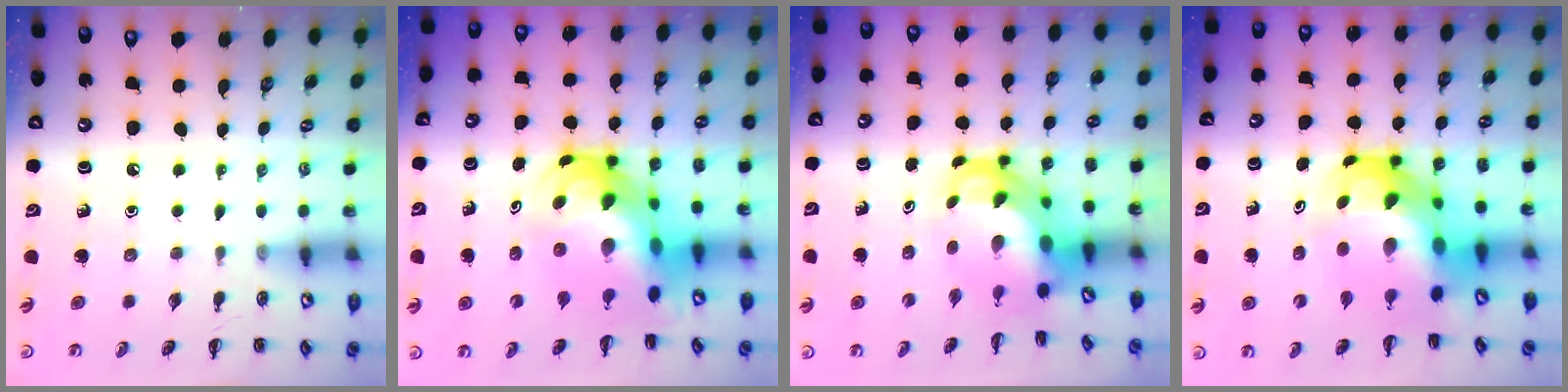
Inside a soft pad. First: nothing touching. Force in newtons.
{"total": 13.4, "press": 12.9, "slide": 3.5}
{"total": 7.6, "press": 7.4, "slide": 1.9}
{"total": 12.7, "press": 12.2, "slide": 3.6}